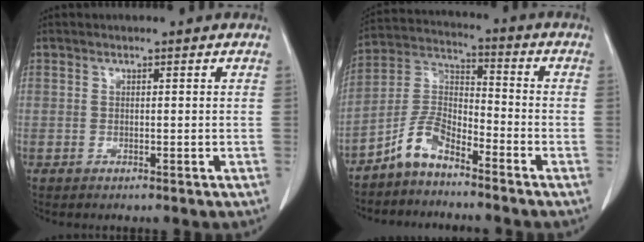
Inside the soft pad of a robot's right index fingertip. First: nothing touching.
{"total": 8.6, "force": [-6.6, 2.6, 4.8], "torque": [-0.114, 0.024, -0.131]}